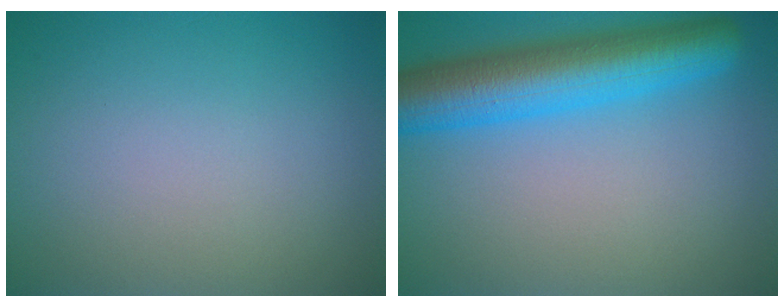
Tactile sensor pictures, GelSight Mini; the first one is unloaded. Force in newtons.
{"total": 8.2, "press": 8.2, "slide": 0.3}